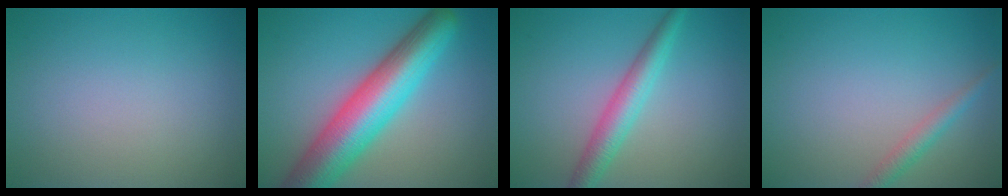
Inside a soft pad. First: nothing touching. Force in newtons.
{"total": 10.0, "press": 10.0, "slide": 0.4}
{"total": 3.6, "press": 3.6, "slide": 0.1}
{"total": 1.8, "press": 1.8, "slide": 0.1}